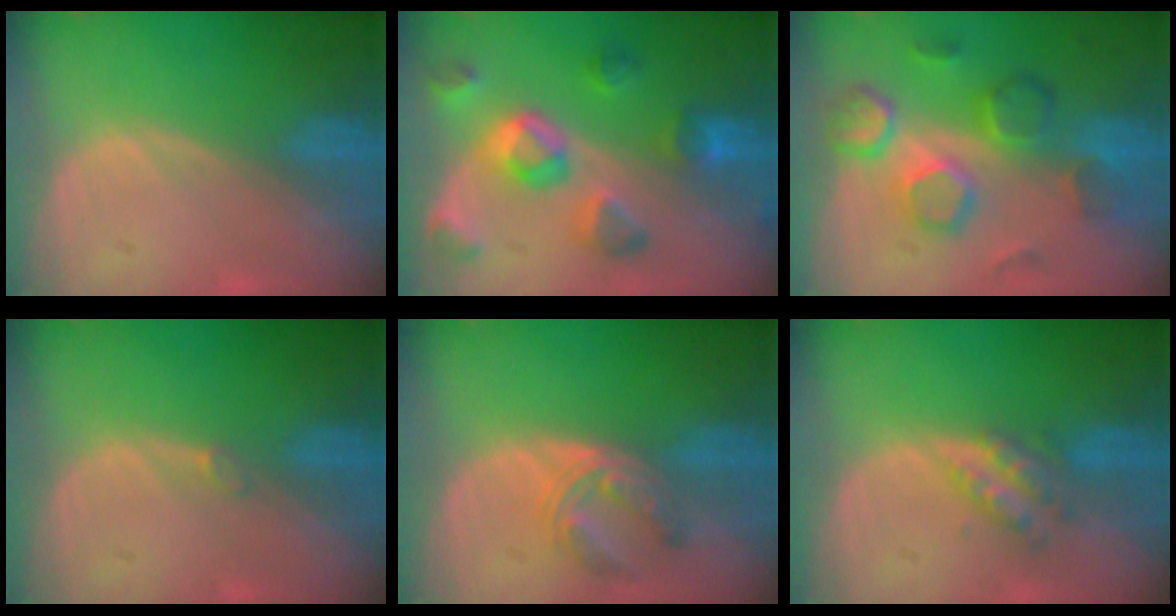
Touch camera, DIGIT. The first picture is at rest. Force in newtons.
{"total": 8.4, "press": 8.1, "slide": 2.3}
{"total": 8.7, "press": 8.5, "slide": 1.6}
{"total": 0.7, "press": 0.7, "slide": 0.2}
{"total": 5.4, "press": 5.1, "slide": 1.8}
{"total": 4.0, "press": 4.0, "slide": 0.3}